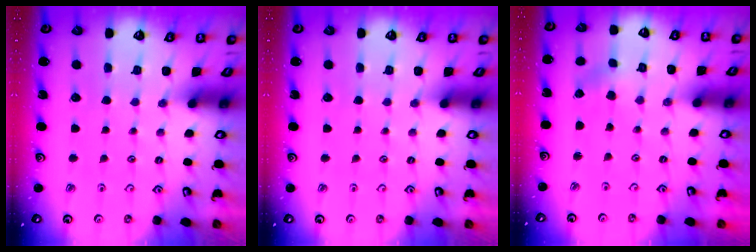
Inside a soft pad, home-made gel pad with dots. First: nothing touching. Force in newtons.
{"total": 0.0}
{"total": 0.0}